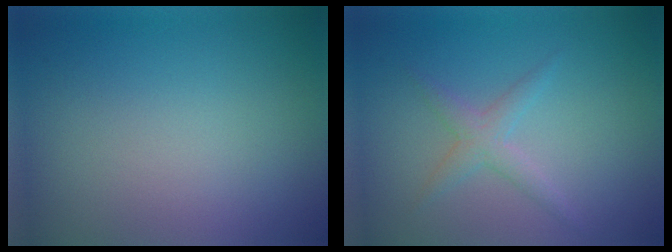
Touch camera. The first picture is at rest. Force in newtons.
{"total": 1.8, "press": 1.8, "slide": 0.1}